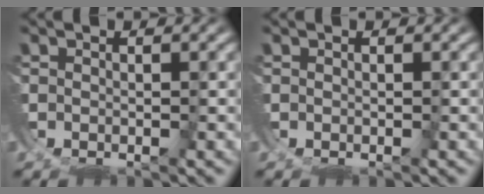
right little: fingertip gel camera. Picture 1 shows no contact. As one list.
[{"total": 0.0}]